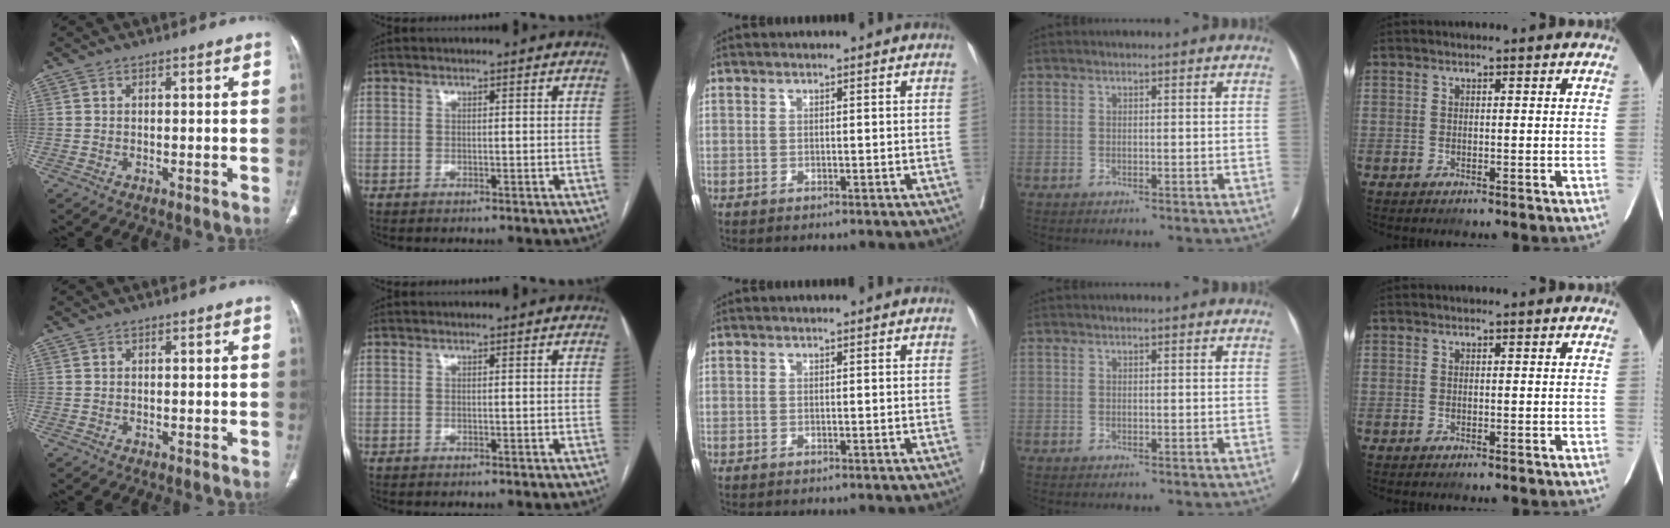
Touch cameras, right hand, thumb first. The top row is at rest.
{}